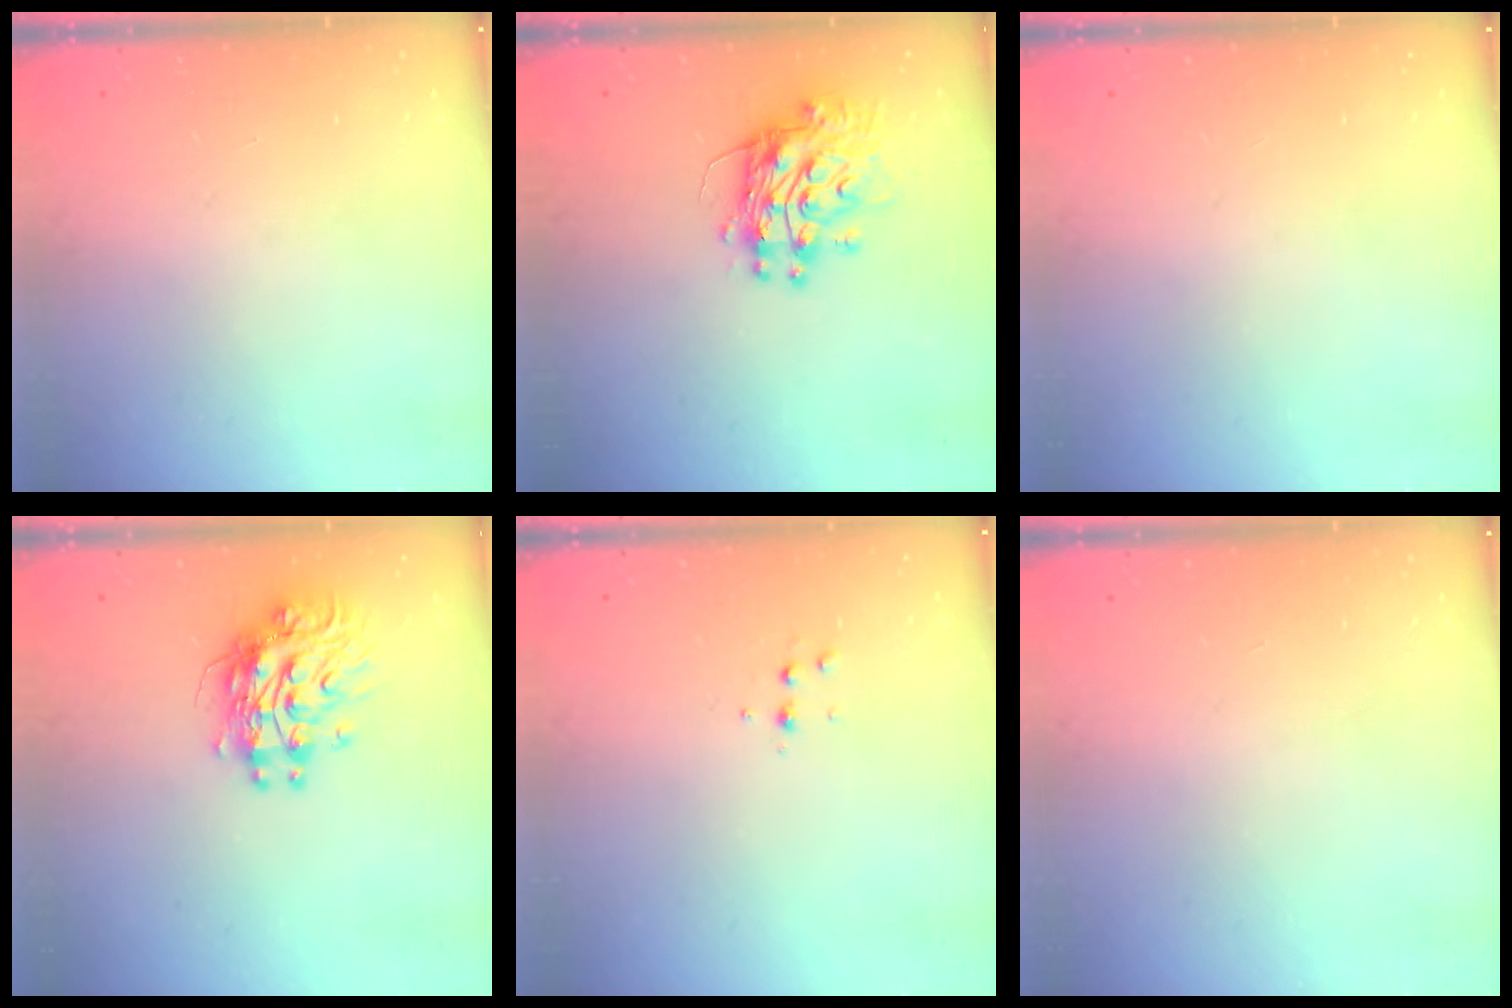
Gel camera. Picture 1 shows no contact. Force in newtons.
{"total": 11.7, "press": 11.6, "slide": 1.2}
{"total": 0.0}
{"total": 11.5, "press": 11.4, "slide": 0.9}
{"total": 4.1, "press": 4.0, "slide": 1.1}
{"total": 0.0}